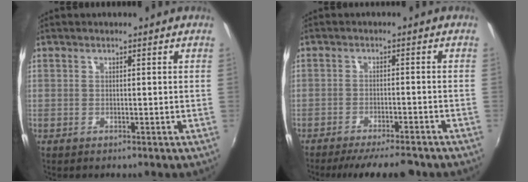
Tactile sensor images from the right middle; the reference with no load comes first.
{"total": 10.4, "force": [-8.9, 2.0, 5.0], "torque": [-0.105, -0.017, -0.131]}